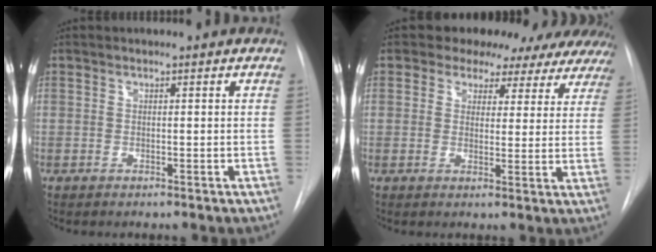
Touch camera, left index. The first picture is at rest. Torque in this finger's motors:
{"motor_torque": [0.94, -1.19, 0.40, 0.10]}